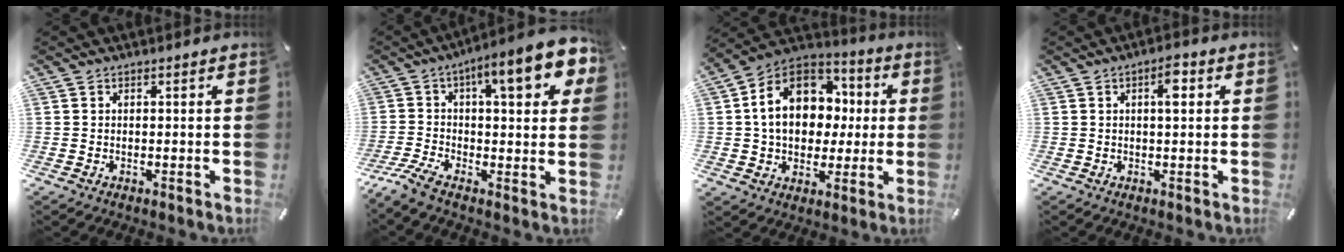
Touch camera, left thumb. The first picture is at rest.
{"total": 16.4, "force": [4.6, 5.6, 14.7], "torque": [-0.211, -0.021, 0.067]}
{"total": 16.6, "force": [1.8, 13.3, 9.8], "torque": [-0.182, 0.004, 0.035]}
{"total": 4.1, "force": [1.2, 1.3, 3.7], "torque": [-0.053, -0.001, 0.012]}